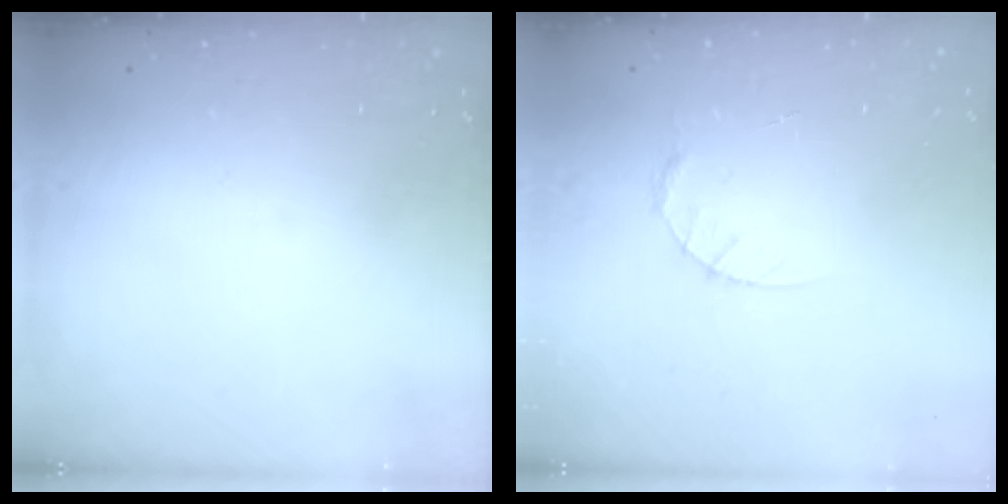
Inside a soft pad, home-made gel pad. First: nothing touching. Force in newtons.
{"total": 3.4, "press": 3.4, "slide": 0.4}